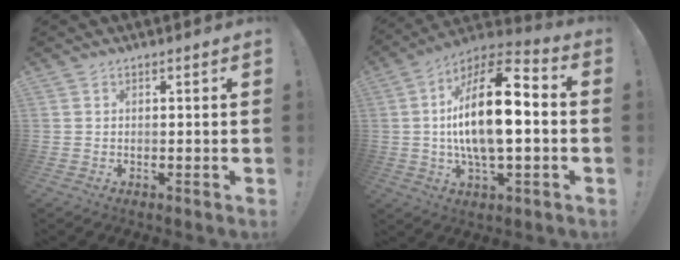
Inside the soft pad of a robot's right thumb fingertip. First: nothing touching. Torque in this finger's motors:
{"motor_torque": [2.07, 2.94, 1.07, 0.62, 0.22]}